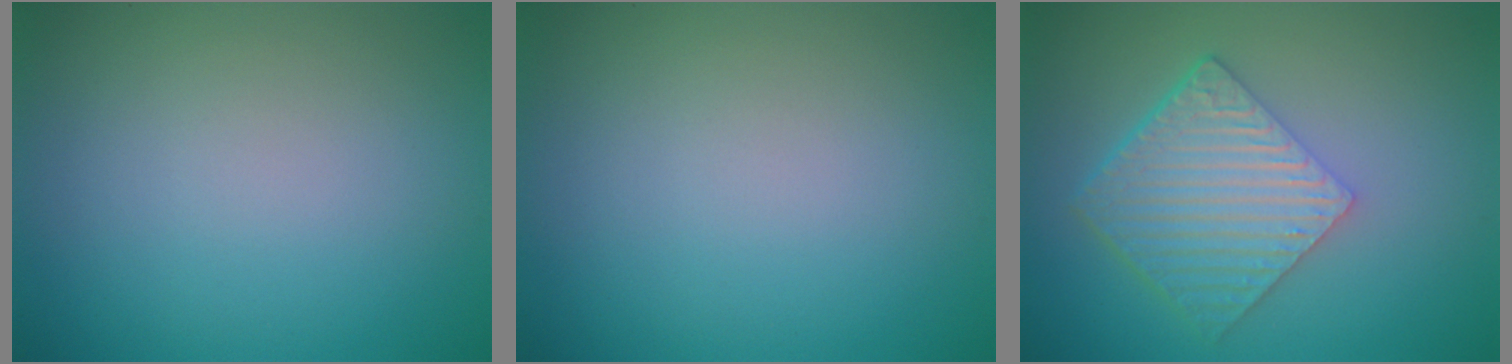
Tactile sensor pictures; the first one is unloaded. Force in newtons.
{"total": 0.0}
{"total": 6.1, "press": 4.2, "slide": 4.4}